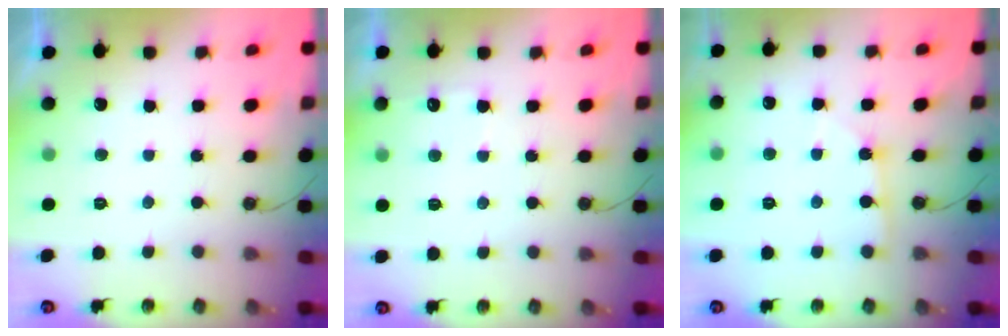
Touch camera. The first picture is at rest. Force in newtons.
{"total": 4.1, "press": 4.0, "slide": 0.4}
{"total": 2.5, "press": 2.5, "slide": 0.2}